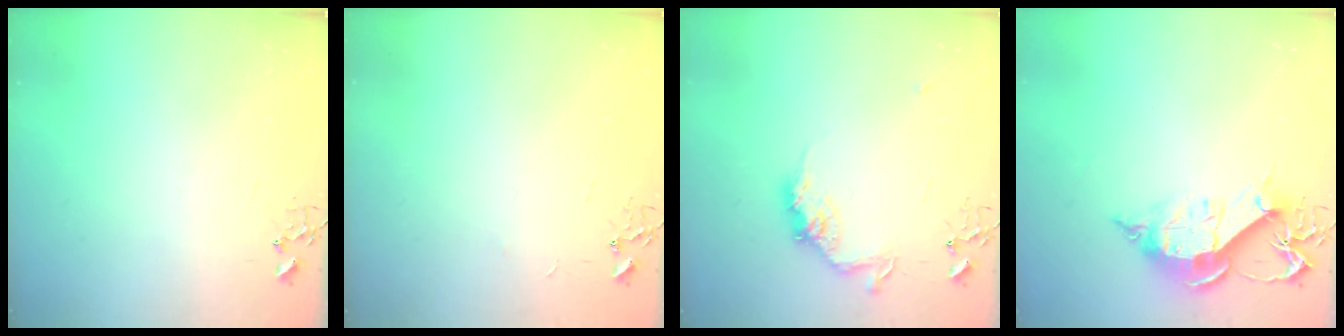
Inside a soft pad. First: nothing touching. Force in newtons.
{"total": 2.4, "press": 2.4, "slide": 0.3}
{"total": 10.9, "press": 10.9, "slide": 0.5}
{"total": 13.0, "press": 12.9, "slide": 1.5}